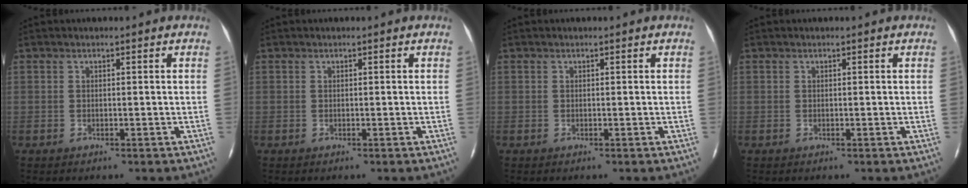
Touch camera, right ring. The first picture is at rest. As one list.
[{"total": 0.0}, {"total": 0.0}, {"total": 0.0}]